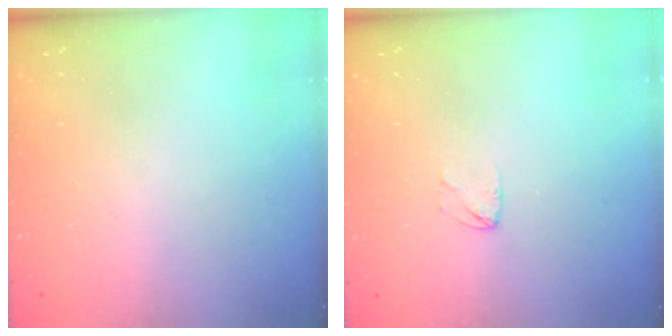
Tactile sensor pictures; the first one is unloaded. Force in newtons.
{"total": 2.5, "press": 2.5, "slide": 0.2}